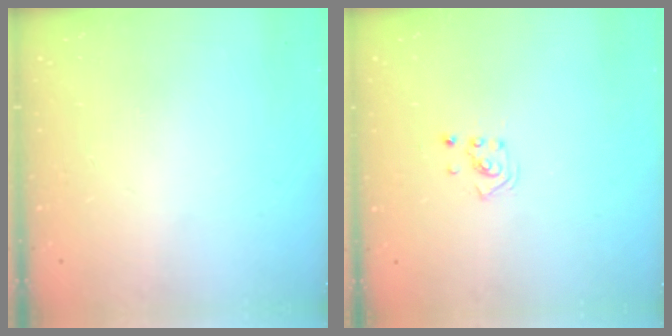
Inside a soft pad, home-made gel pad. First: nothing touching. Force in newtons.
{"total": 1.9, "press": 1.9, "slide": 0.1}